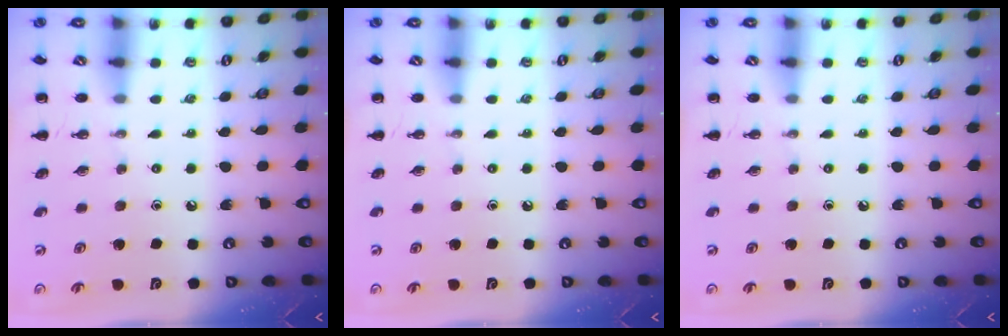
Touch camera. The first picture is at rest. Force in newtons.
{"total": 0.0}
{"total": 0.0}